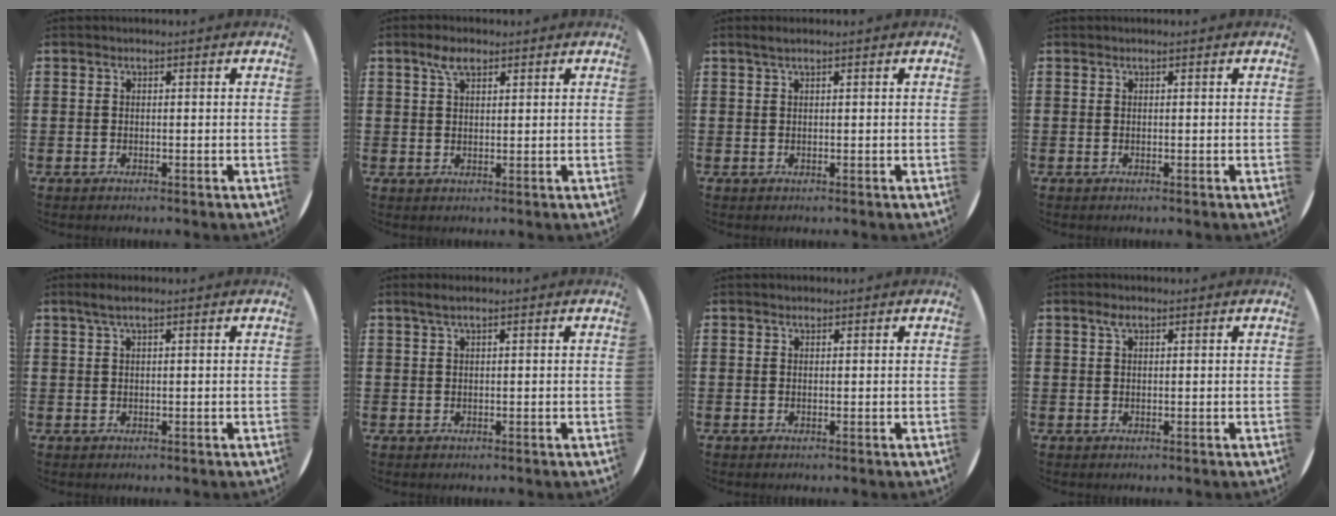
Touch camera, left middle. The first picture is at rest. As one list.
[{"total": 3.2, "force": [2.2, 1.4, 1.9], "torque": [-0.034, 0.004, 0.038]}, {"total": 0.9, "force": [0.6, 0.0, 0.8], "torque": [-0.014, 0.002, 0.010]}, {"total": 0.0}, {"total": 1.5, "force": [0.8, 0.0, 1.2], "torque": [-0.024, 0.003, 0.014]}, {"total": 1.2, "force": [0.6, 0.0, 1.0], "torque": [-0.018, 0.003, 0.011]}, {"total": 0.0}, {"total": 1.3, "force": [0.7, 0.6, 1.0], "torque": [-0.013, 0.001, 0.010]}]